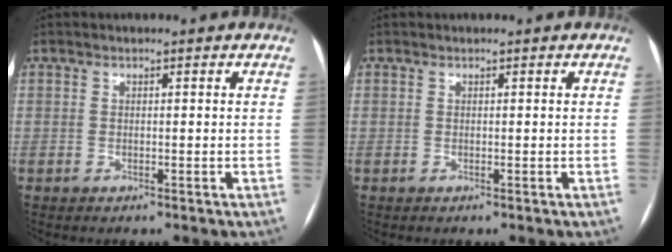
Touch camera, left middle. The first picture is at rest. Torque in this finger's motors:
{"motor_torque": [-0.01, 0.09, 0.03, 0.01]}